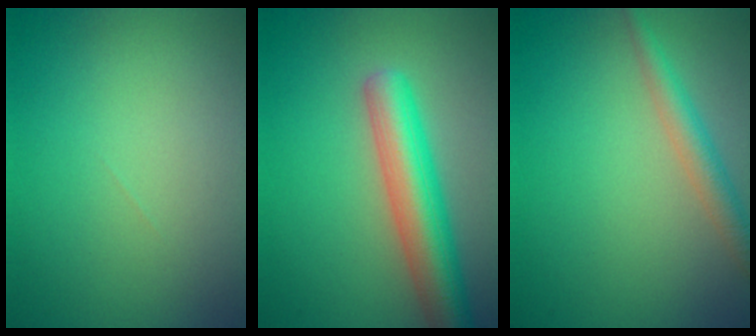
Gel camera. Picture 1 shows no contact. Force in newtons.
{"total": 6.2, "press": 6.2, "slide": 0.3}
{"total": 2.4, "press": 2.4, "slide": 0.1}